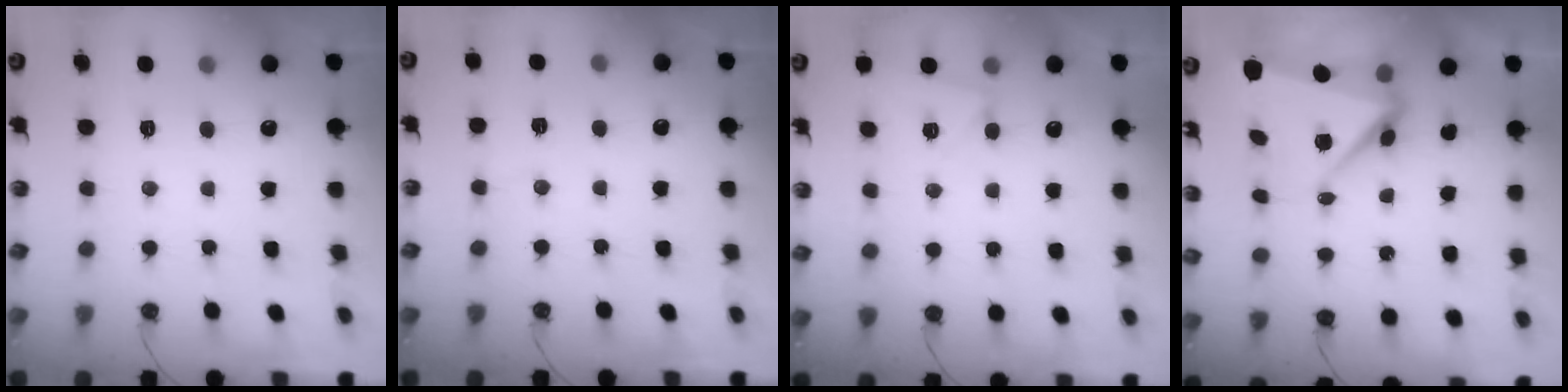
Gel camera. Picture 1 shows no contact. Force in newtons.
{"total": 4.7, "press": 3.8, "slide": 2.8}
{"total": 4.3, "press": 3.4, "slide": 2.6}
{"total": 6.8, "press": 6.6, "slide": 1.3}